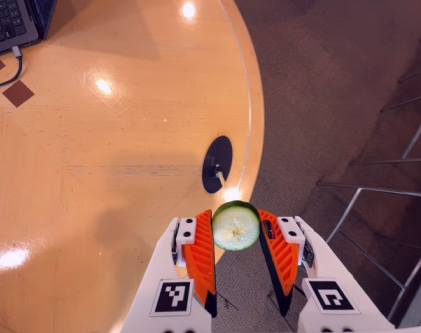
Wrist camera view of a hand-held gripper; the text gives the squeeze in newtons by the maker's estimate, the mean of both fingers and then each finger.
{"total": 9.0, "left": 9.0, "right": 9.0}